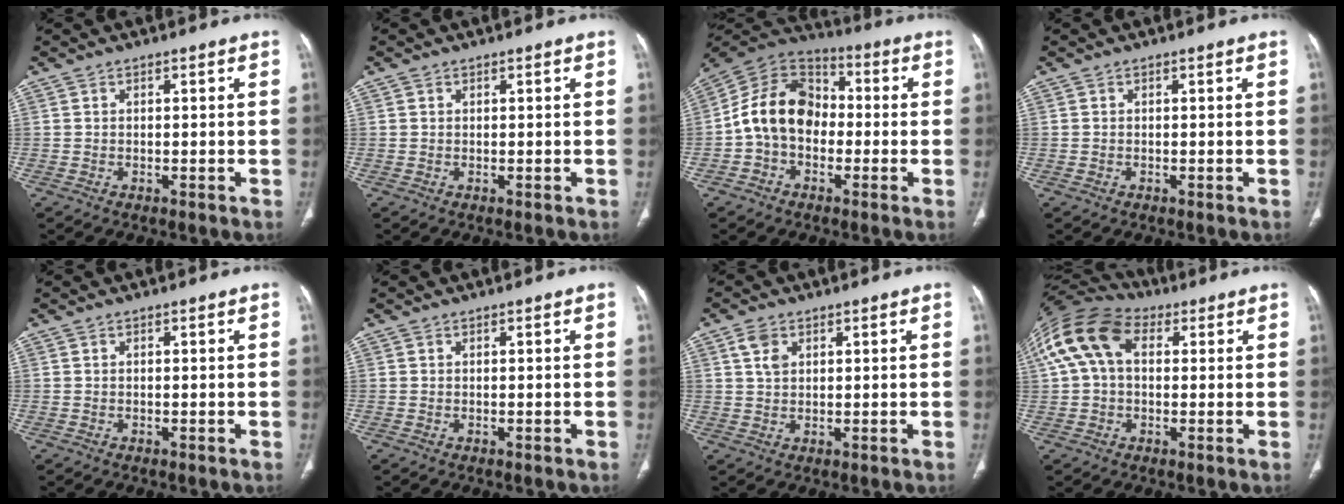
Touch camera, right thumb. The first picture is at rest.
{"total": 0.0}
{"total": 13.4, "force": [-1.7, 10.1, 8.6], "torque": [-0.139, 0.041, -0.045]}
{"total": 0.0}
{"total": 0.0}
{"total": 0.0}
{"total": 3.5, "force": [1.5, 2.3, 2.2], "torque": [-0.036, 0.000, 0.033]}
{"total": 14.2, "force": [3.6, 9.3, 10.0], "torque": [-0.204, 0.043, 0.060]}